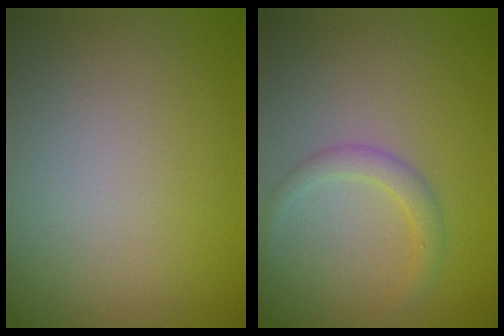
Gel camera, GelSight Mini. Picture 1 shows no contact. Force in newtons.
{"total": 1.7, "press": 1.7, "slide": 0.1}